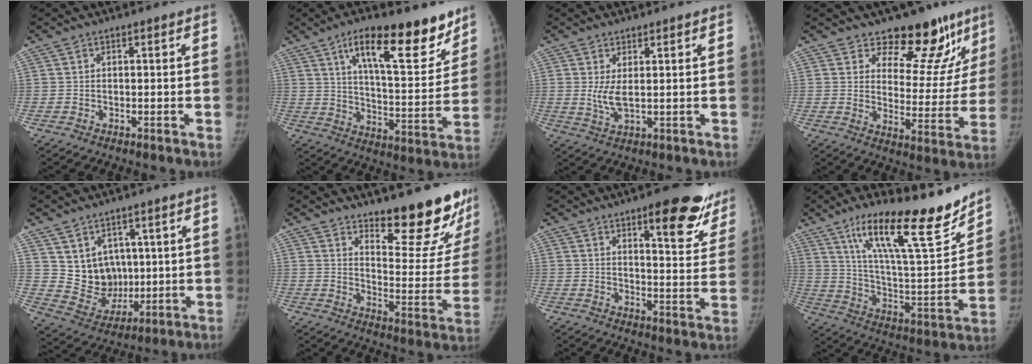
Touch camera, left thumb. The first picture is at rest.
{"total": 19.3, "force": [12.0, 6.4, 13.7], "torque": [-0.164, -0.067, 0.192]}
{"total": 3.3, "force": [0.7, 1.0, 3.1], "torque": [-0.064, -0.013, 0.019]}
{"total": 14.7, "force": [11.3, 7.2, 6.1], "torque": [-0.018, -0.089, 0.146]}
{"total": 9.7, "force": [2.7, 8.3, 4.2], "torque": [-0.029, -0.022, 0.070]}
{"total": 17.6, "force": [13.9, 4.9, 9.6], "torque": [-0.081, -0.129, 0.187]}
{"total": 15.2, "force": [9.6, 4.9, 10.7], "torque": [-0.081, -0.056, 0.122]}
{"total": 23.2, "force": [16.1, 5.3, 15.8], "torque": [-0.224, -0.079, 0.272]}